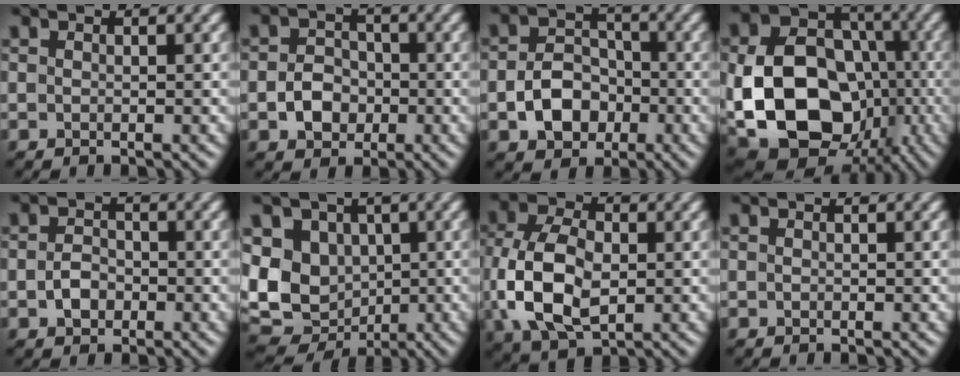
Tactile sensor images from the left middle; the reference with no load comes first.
{"total": 3.4, "force": [-0.9, 2.8, 1.7], "torque": [-0.027, 0.001, -0.020]}
{"total": 5.1, "force": [-1.6, 3.8, 2.9], "torque": [-0.046, -0.001, -0.029]}
{"total": 15.4, "force": [-3.5, 11.3, 9.9], "torque": [-0.187, -0.019, -0.063]}
{"total": 2.2, "force": [-0.6, 1.7, 1.2], "torque": [-0.025, -0.001, -0.015]}
{"total": 10.4, "force": [0.1, 8.5, 6.0], "torque": [-0.107, -0.006, -0.003]}
{"total": 9.0, "force": [-0.7, 6.0, 6.7], "torque": [-0.155, -0.005, -0.016]}
{"total": 0.0}